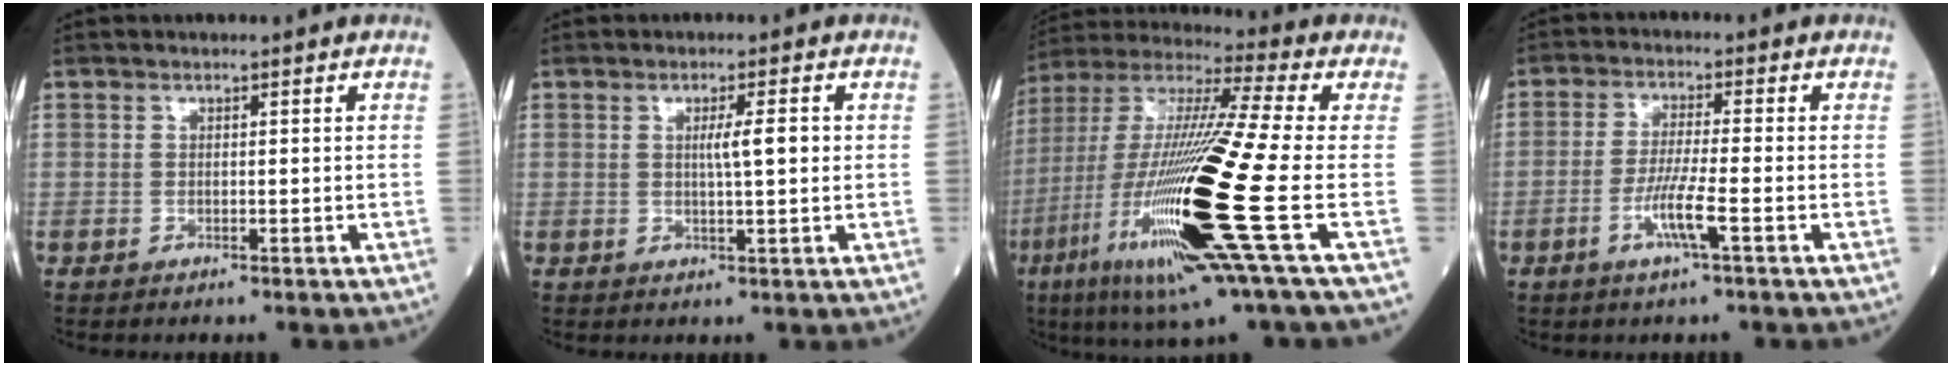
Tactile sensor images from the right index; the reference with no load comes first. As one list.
[{"total": 3.4, "force": [0.5, 0.1, 3.4], "torque": [-0.058, -0.001, 0.007]}, {"total": 25.8, "force": [-7.1, 1.0, 24.8], "torque": [-0.510, -0.045, -0.140]}, {"total": 5.4, "force": [-2.2, -0.3, 4.9], "torque": [-0.097, -0.010, -0.045]}]